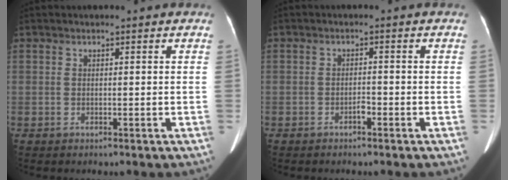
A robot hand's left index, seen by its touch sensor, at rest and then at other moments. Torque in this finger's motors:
{"motor_torque": [-0.10, -0.03, 0.00, -0.01]}